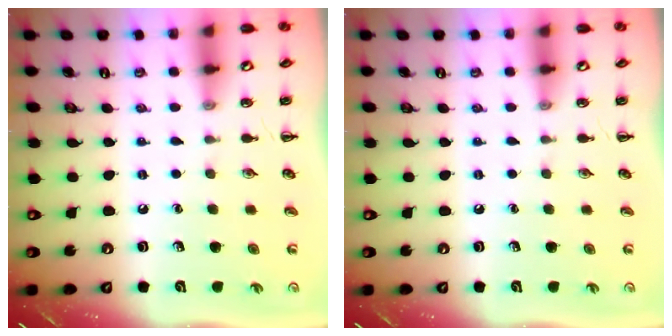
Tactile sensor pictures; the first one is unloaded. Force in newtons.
{"total": 0.0}